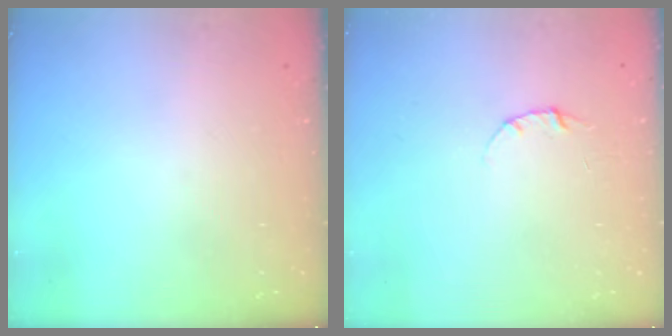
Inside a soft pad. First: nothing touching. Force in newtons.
{"total": 3.3, "press": 3.2, "slide": 0.3}